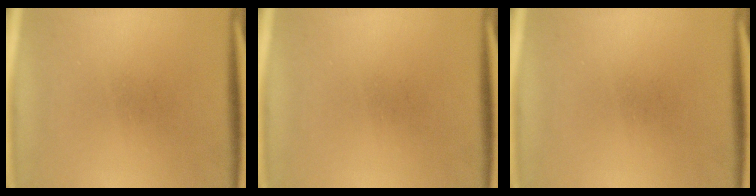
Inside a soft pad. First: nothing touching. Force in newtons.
{"total": 0.0}
{"total": 0.0}